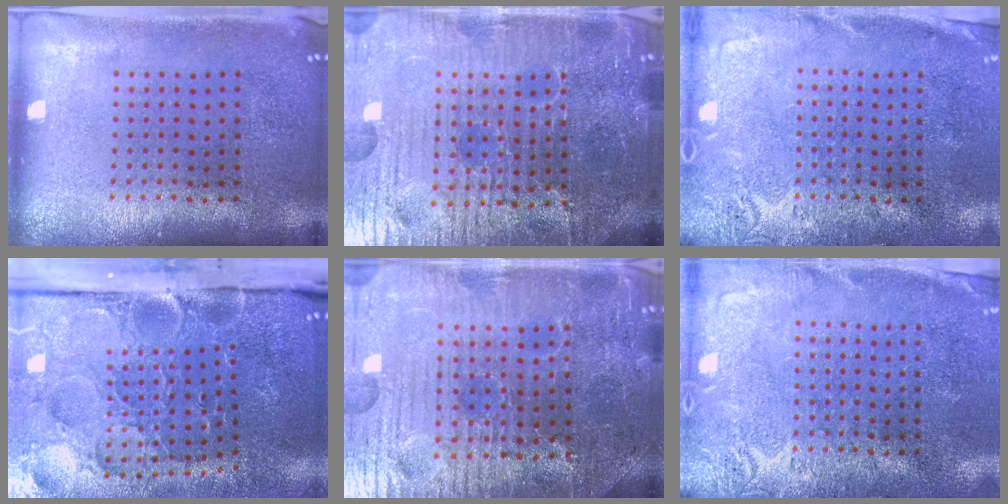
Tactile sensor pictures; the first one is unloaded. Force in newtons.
{"total": 6.4, "press": 5.8, "slide": 2.7}
{"total": 2.6, "press": 2.1, "slide": 1.6}
{"total": 5.3, "press": 4.2, "slide": 3.3}
{"total": 4.3, "press": 4.2, "slide": 0.8}
{"total": 2.7, "press": 2.6, "slide": 0.9}